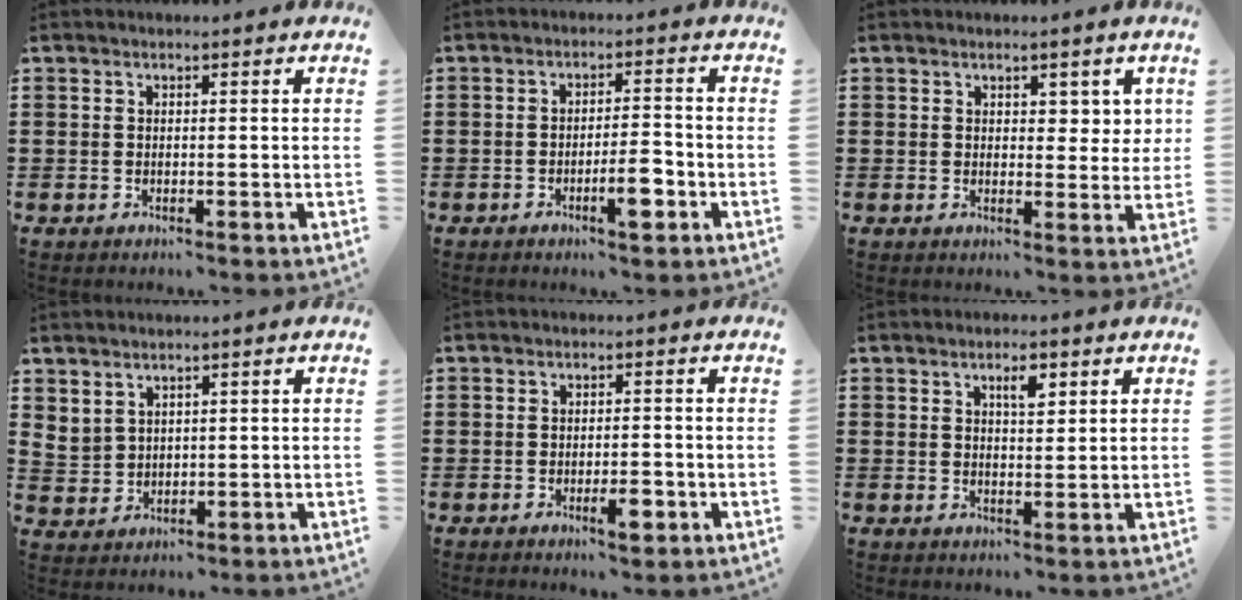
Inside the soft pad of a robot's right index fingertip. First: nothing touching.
{"total": 5.6, "force": [-2.5, 1.3, 4.8], "torque": [-0.081, 0.001, -0.044]}
{"total": 3.0, "force": [1.7, 2.1, 1.2], "torque": [-0.015, 0.005, 0.028]}
{"total": 2.6, "force": [2.1, 1.6, 0.4], "torque": [-0.018, 0.004, 0.040]}
{"total": 3.2, "force": [-1.6, 1.0, 2.6], "torque": [-0.042, 0.002, -0.028]}
{"total": 2.8, "force": [1.5, 0.9, 2.2], "torque": [-0.031, -0.001, 0.021]}